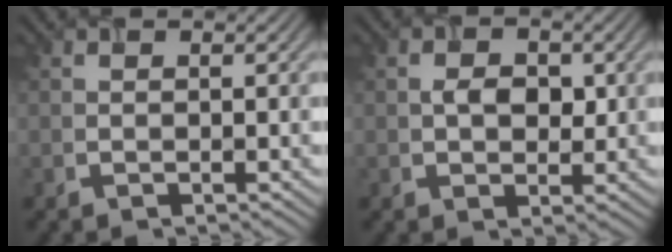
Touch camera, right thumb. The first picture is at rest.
{"total": 3.0, "force": [-0.3, 2.2, 2.0], "torque": [-0.034, -0.003, -0.003]}